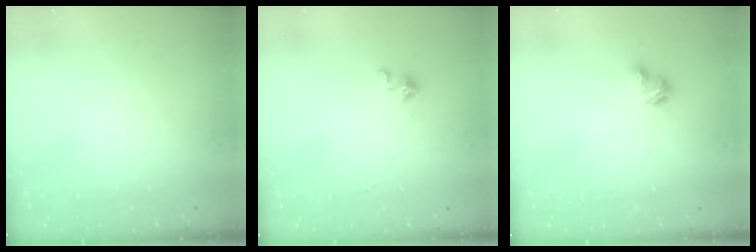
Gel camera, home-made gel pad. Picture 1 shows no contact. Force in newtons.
{"total": 2.0, "press": 2.0, "slide": 0.2}
{"total": 2.9, "press": 2.8, "slide": 0.5}